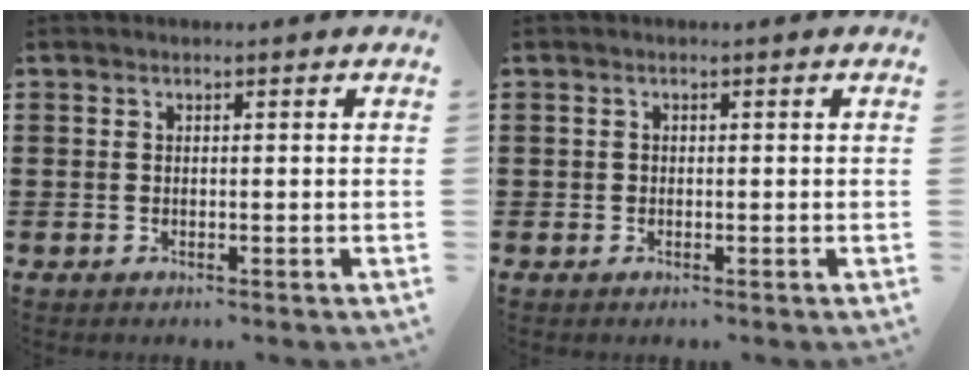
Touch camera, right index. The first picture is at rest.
{"total": 0.0}